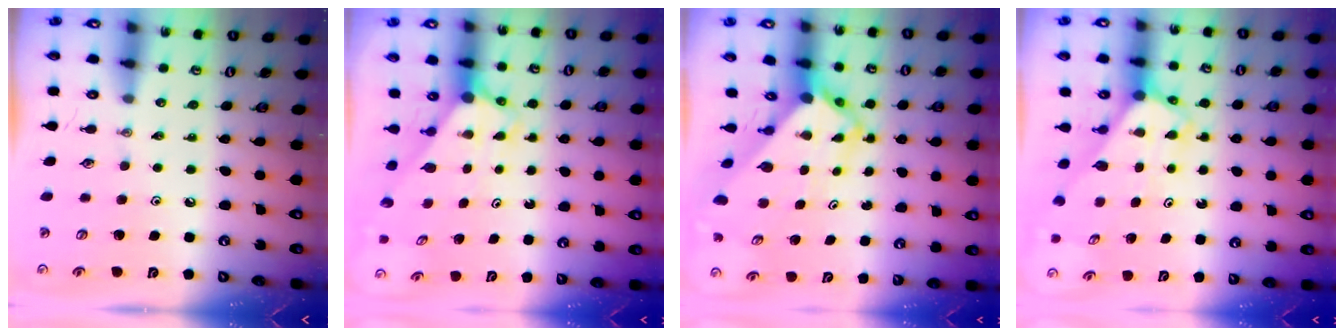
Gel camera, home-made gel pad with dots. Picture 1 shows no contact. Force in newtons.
{"total": 2.8, "press": 2.8, "slide": 0.0}
{"total": 5.3, "press": 5.3, "slide": 0.4}
{"total": 2.7, "press": 2.7, "slide": 0.1}